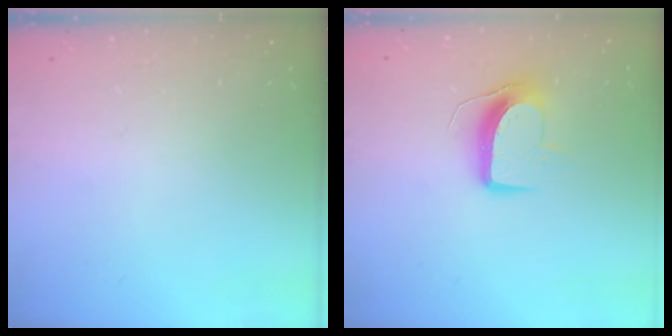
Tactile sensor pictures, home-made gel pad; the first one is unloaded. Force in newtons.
{"total": 9.6, "press": 9.6, "slide": 0.2}